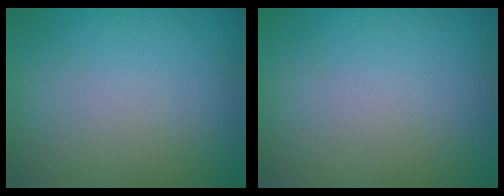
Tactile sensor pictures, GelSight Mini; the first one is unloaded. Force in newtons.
{"total": 0.0}